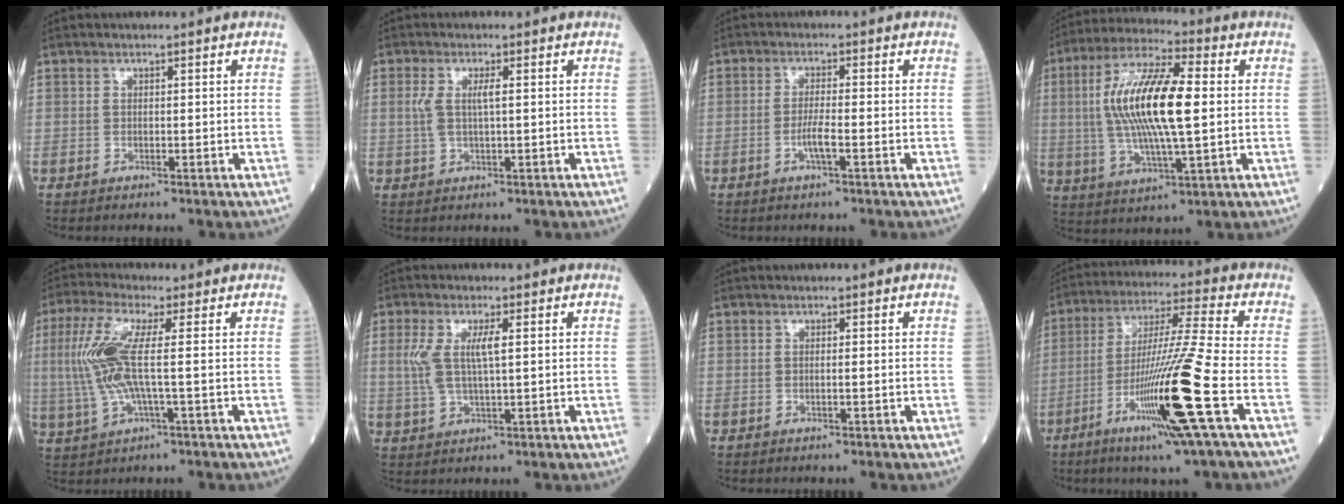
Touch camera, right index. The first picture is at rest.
{"total": 3.2, "force": [0.5, 0.6, 3.1], "torque": [-0.071, 0.004, 0.011]}
{"total": 3.0, "force": [-1.1, -0.1, 2.8], "torque": [-0.057, -0.003, -0.024]}
{"total": 15.9, "force": [1.2, 3.3, 15.5], "torque": [-0.310, 0.012, 0.018]}
{"total": 9.6, "force": [0.7, 1.4, 9.5], "torque": [-0.227, 0.010, 0.009]}
{"total": 5.6, "force": [1.1, 1.2, 5.4], "torque": [-0.131, 0.003, 0.024]}
{"total": 0.6, "force": [-0.1, -0.1, 0.6], "torque": [-0.013, 0.000, -0.002]}
{"total": 16.7, "force": [-6.0, -2.1, 15.4], "torque": [-0.296, -0.025, -0.113]}